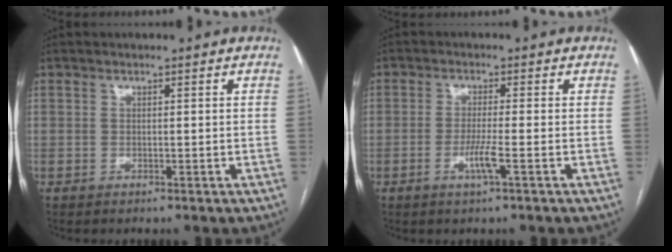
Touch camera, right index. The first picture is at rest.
{"total": 3.5, "force": [-1.4, -0.3, 3.2], "torque": [-0.065, -0.007, -0.028]}